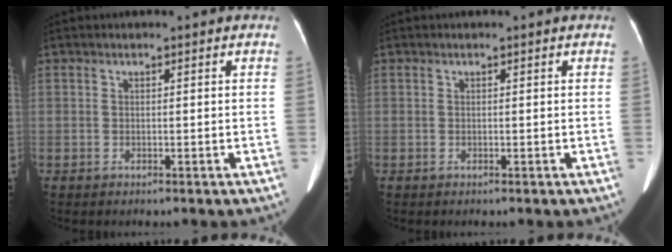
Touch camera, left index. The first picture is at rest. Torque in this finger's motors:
{"motor_torque": [0.04, 0.04, 0.00, 0.01]}